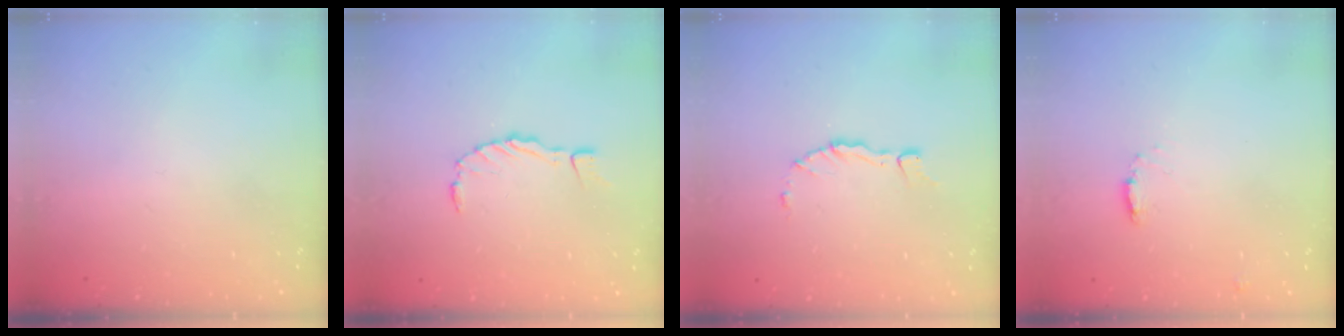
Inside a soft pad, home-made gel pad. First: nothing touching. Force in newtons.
{"total": 0.6, "press": 0.6, "slide": 0.2}
{"total": 3.7, "press": 3.7, "slide": 0.1}
{"total": 3.5, "press": 3.4, "slide": 0.4}